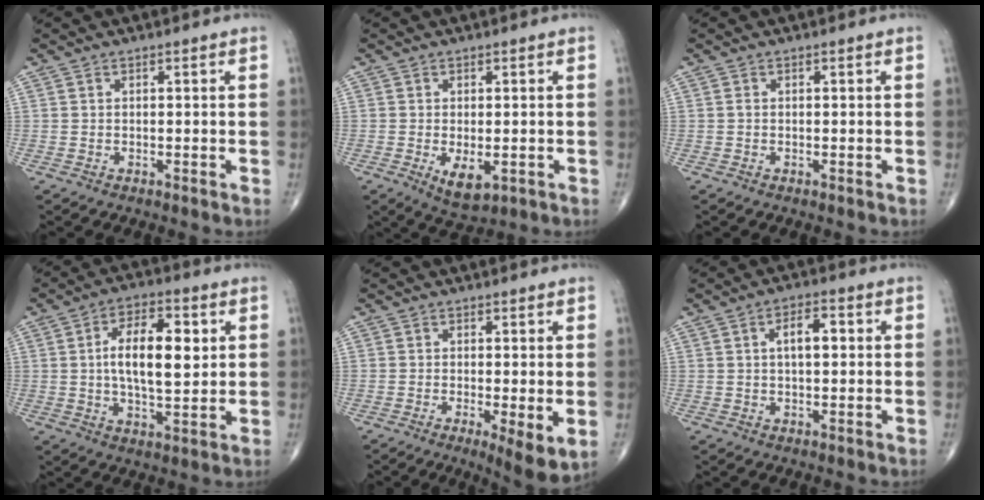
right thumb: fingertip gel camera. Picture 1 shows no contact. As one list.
[{"total": 5.1, "force": [-1.3, 2.5, 4.2], "torque": [-0.065, -0.012, -0.012]}, {"total": 0.0}, {"total": 12.6, "force": [2.1, 5.6, 11.1], "torque": [-0.175, -0.001, 0.034]}, {"total": 6.2, "force": [-1.2, 1.5, 5.9], "torque": [-0.094, -0.021, -0.021]}, {"total": 5.1, "force": [0.9, 2.3, 4.5], "torque": [-0.068, 0.008, 0.012]}]